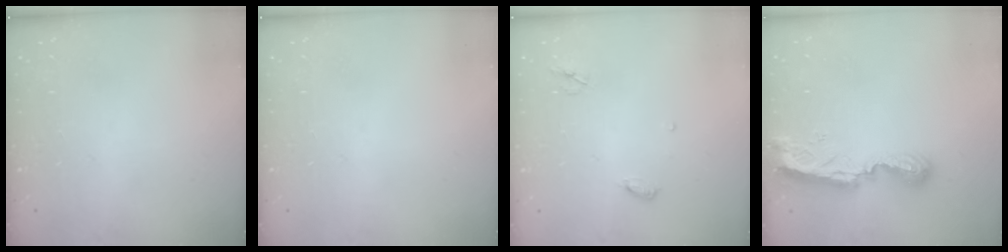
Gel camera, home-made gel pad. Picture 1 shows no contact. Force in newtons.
{"total": 0.0}
{"total": 5.3, "press": 5.3, "slide": 0.5}
{"total": 9.0, "press": 9.0, "slide": 0.5}